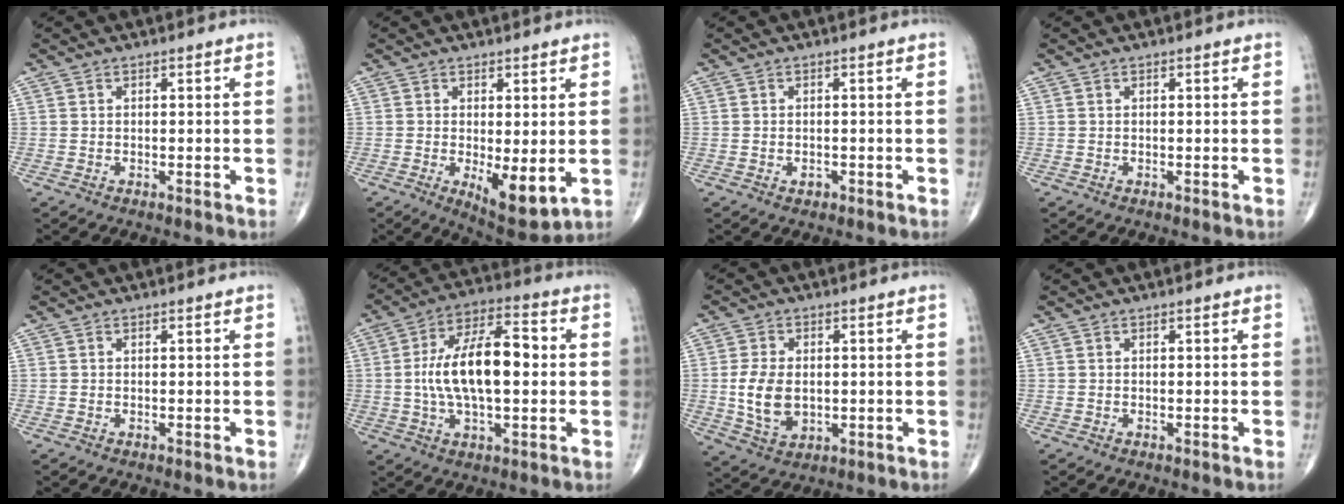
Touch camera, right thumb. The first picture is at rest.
{"total": 7.9, "force": [-1.2, 3.0, 7.2], "torque": [-0.104, -0.025, -0.009]}
{"total": 1.1, "force": [-0.5, 0.8, 0.6], "torque": [-0.008, 0.002, -0.005]}
{"total": 0.0}
{"total": 0.0}
{"total": 16.3, "force": [0.4, 7.3, 14.6], "torque": [-0.256, 0.024, 0.001]}
{"total": 8.6, "force": [-0.3, 5.6, 6.5], "torque": [-0.117, -0.007, 0.002]}
{"total": 0.0}